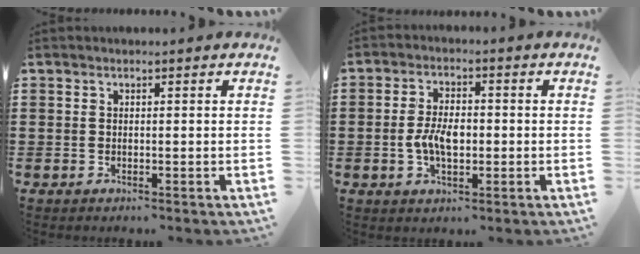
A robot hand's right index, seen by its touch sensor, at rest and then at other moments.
{"total": 5.0, "force": [-0.7, 2.5, 4.2], "torque": [-0.091, 0.002, -0.017]}